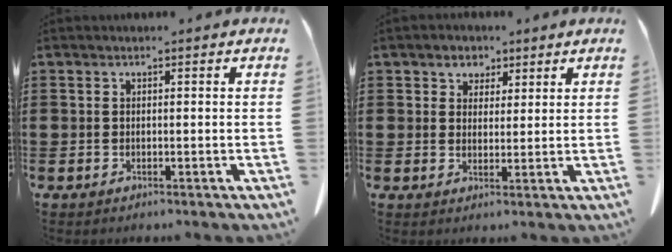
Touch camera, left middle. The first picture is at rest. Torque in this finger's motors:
{"motor_torque": [0.10, 0.06, 0.07, 0.03]}